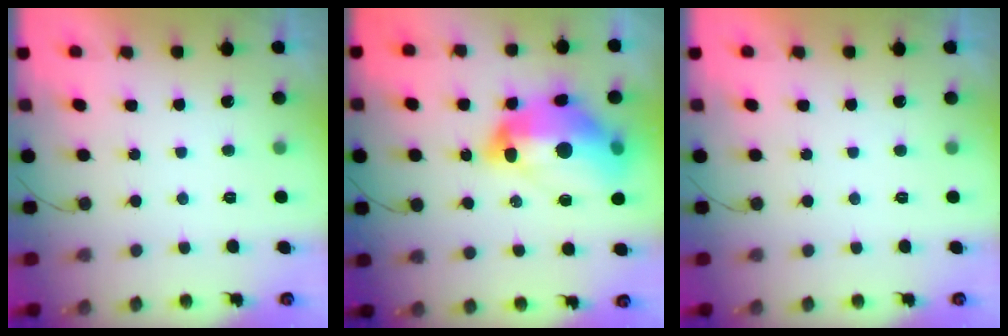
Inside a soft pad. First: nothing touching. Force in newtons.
{"total": 20.7, "press": 20.6, "slide": 1.6}
{"total": 0.0}